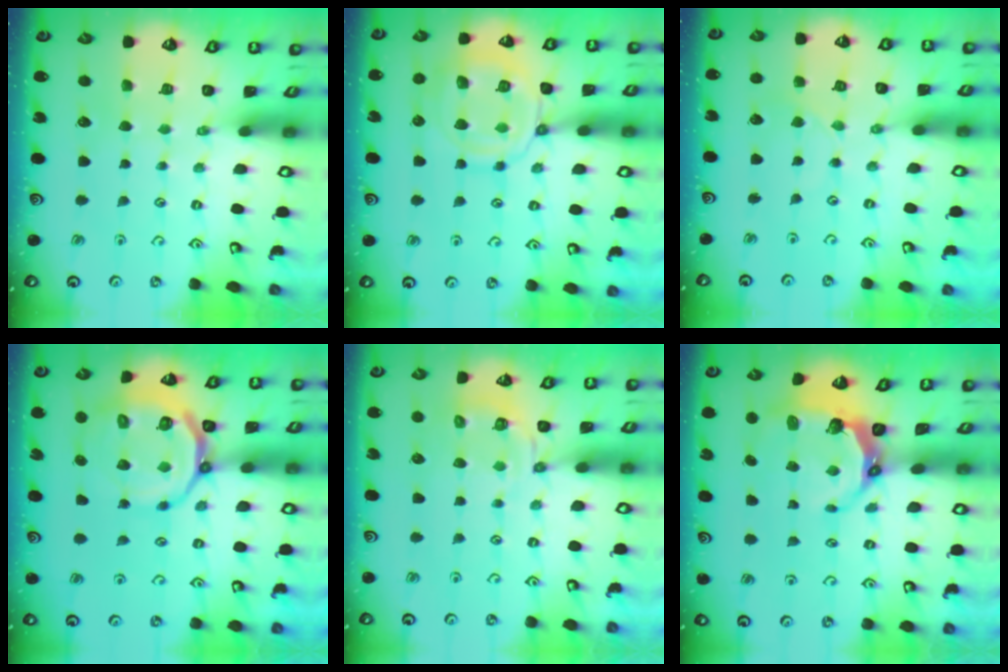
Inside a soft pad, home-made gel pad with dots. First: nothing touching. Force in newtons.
{"total": 13.4, "press": 13.3, "slide": 1.1}
{"total": 2.3, "press": 2.3, "slide": 0.4}
{"total": 14.3, "press": 13.9, "slide": 3.0}
{"total": 6.3, "press": 6.0, "slide": 1.9}
{"total": 6.9, "press": 5.2, "slide": 4.5}